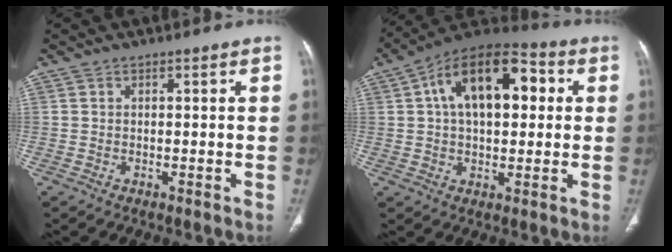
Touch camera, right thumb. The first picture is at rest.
{"total": 17.7, "force": [3.9, 9.9, 14.2], "torque": [-0.195, 0.028, 0.054]}